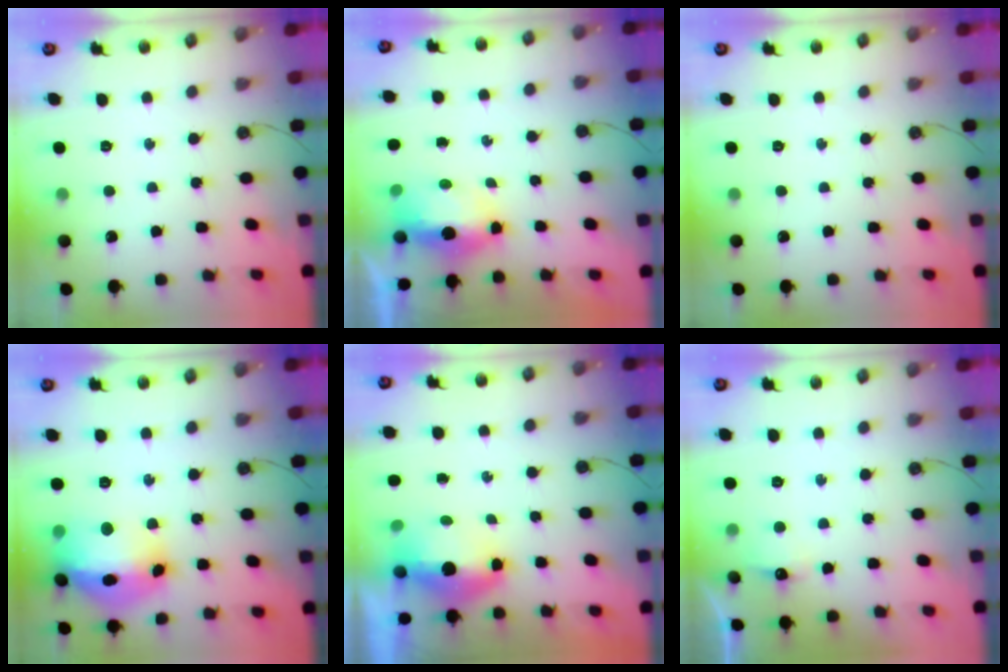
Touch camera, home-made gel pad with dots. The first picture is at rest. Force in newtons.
{"total": 6.9, "press": 6.7, "slide": 1.8}
{"total": 0.0}
{"total": 21.7, "press": 20.9, "slide": 5.6}
{"total": 6.5, "press": 6.3, "slide": 1.4}
{"total": 4.4, "press": 4.3, "slide": 0.8}